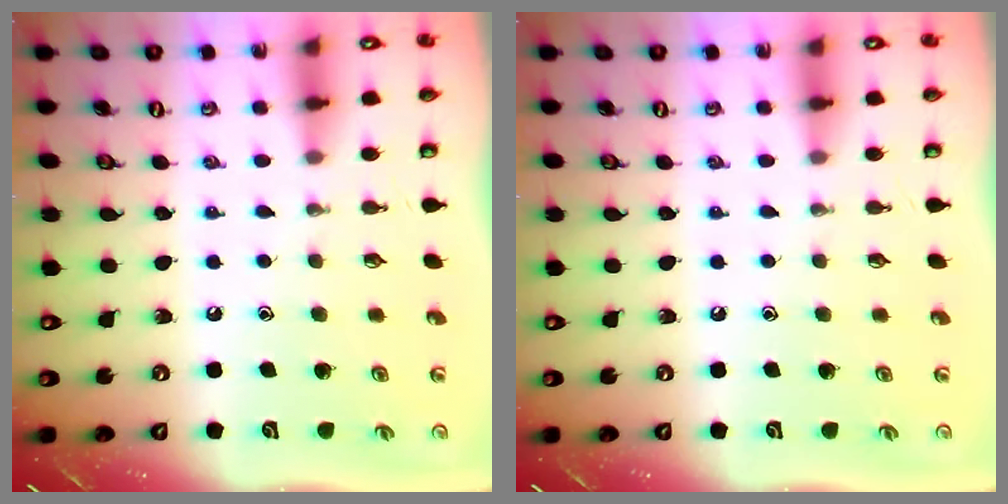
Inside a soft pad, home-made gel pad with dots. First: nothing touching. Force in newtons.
{"total": 0.0}